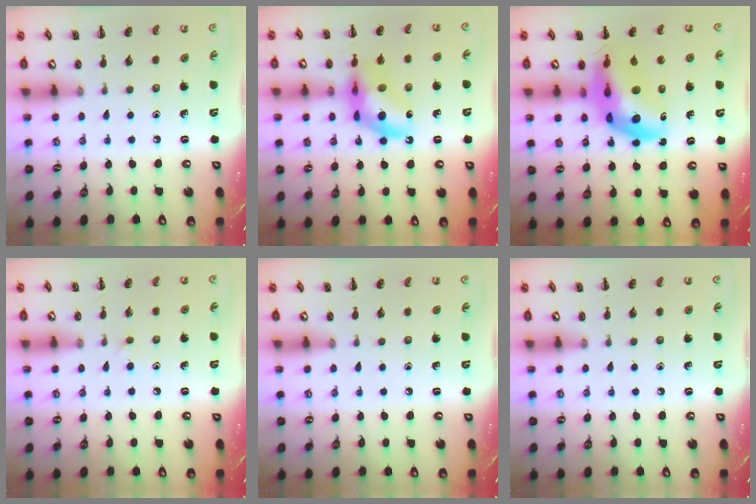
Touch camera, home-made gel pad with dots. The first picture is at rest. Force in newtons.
{"total": 10.8, "press": 10.3, "slide": 3.4}
{"total": 15.9, "press": 15.3, "slide": 4.5}
{"total": 2.2, "press": 2.0, "slide": 1.0}
{"total": 0.0}
{"total": 0.0}